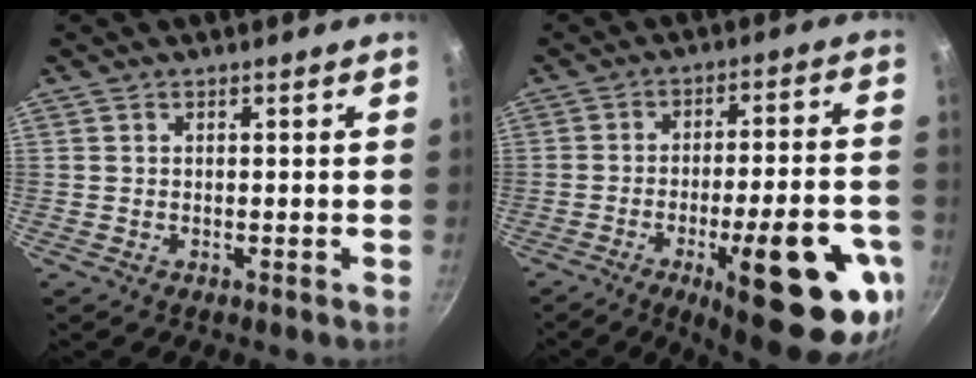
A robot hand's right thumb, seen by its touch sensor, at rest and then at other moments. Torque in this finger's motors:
{"motor_torque": [2.44, 2.57, 1.36, -1.40, 0.48]}